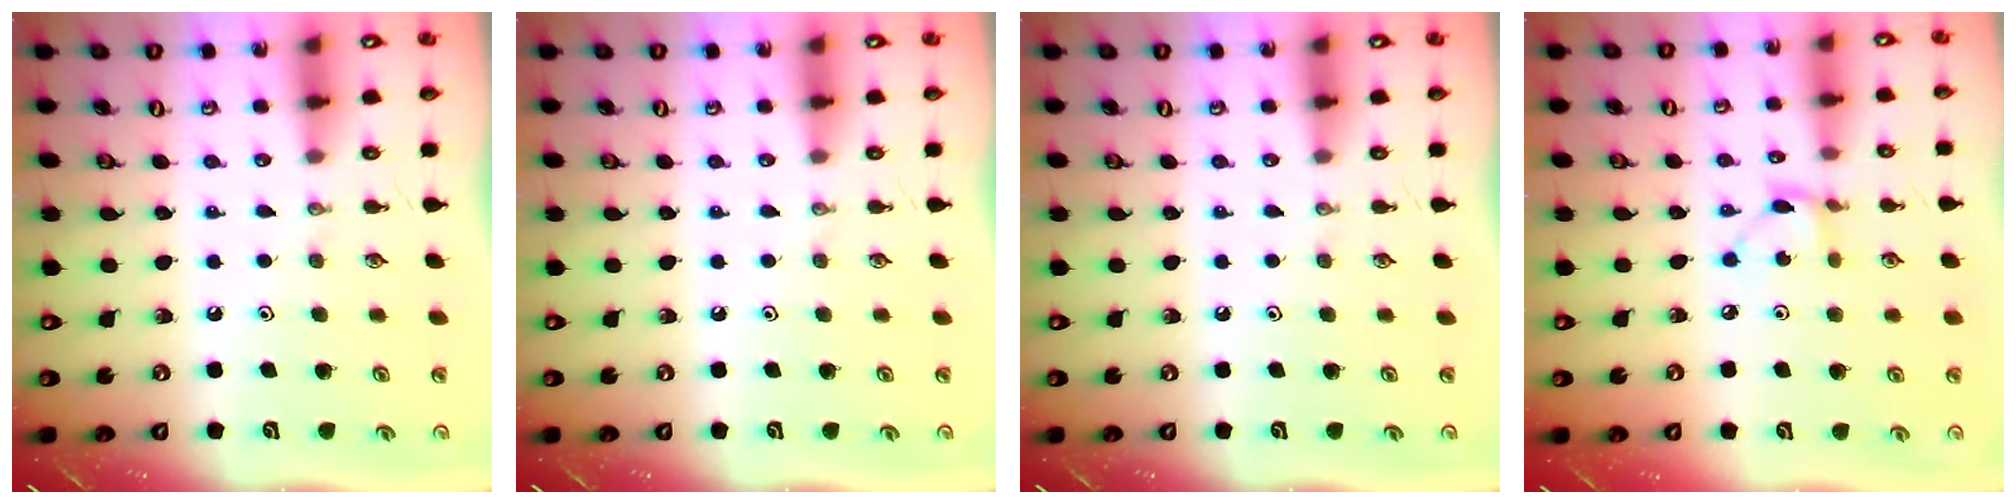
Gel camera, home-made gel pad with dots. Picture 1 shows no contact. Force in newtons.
{"total": 0.0}
{"total": 0.0}
{"total": 2.8, "press": 2.8, "slide": 0.2}